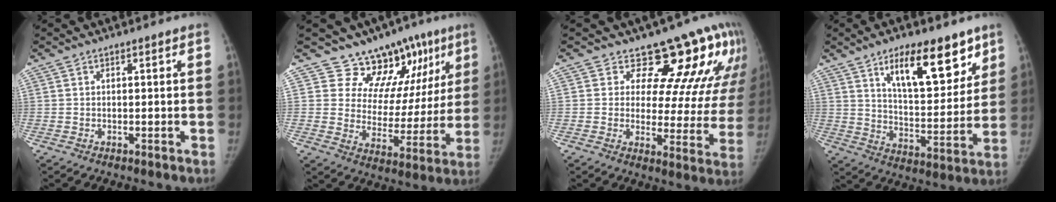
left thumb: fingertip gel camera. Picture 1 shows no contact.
{"total": 14.6, "force": [10.7, 8.8, 4.7], "torque": [-0.009, -0.065, 0.138]}
{"total": 16.6, "force": [12.6, 6.9, 8.5], "torque": [-0.050, -0.077, 0.142]}
{"total": 17.4, "force": [10.3, 7.2, 12.0], "torque": [-0.128, -0.060, 0.168]}